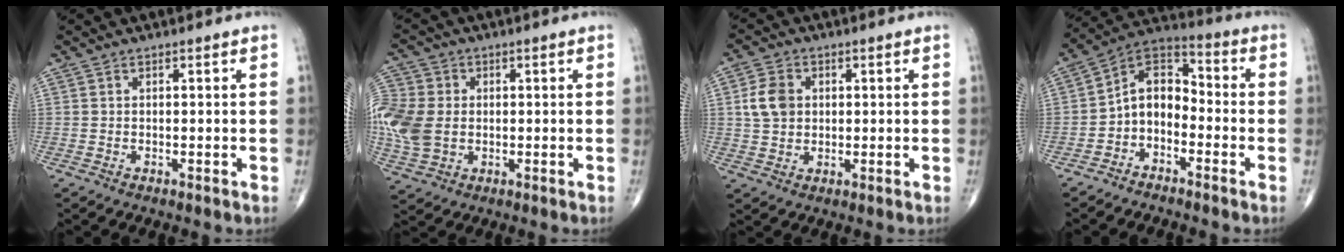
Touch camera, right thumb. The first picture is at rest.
{"total": 13.2, "force": [-0.4, 10.3, 8.2], "torque": [-0.200, 0.002, -0.005]}
{"total": 6.2, "force": [1.1, 4.9, 3.7], "torque": [-0.059, 0.000, 0.020]}
{"total": 8.9, "force": [-3.0, 6.1, 5.8], "torque": [-0.078, 0.060, -0.072]}